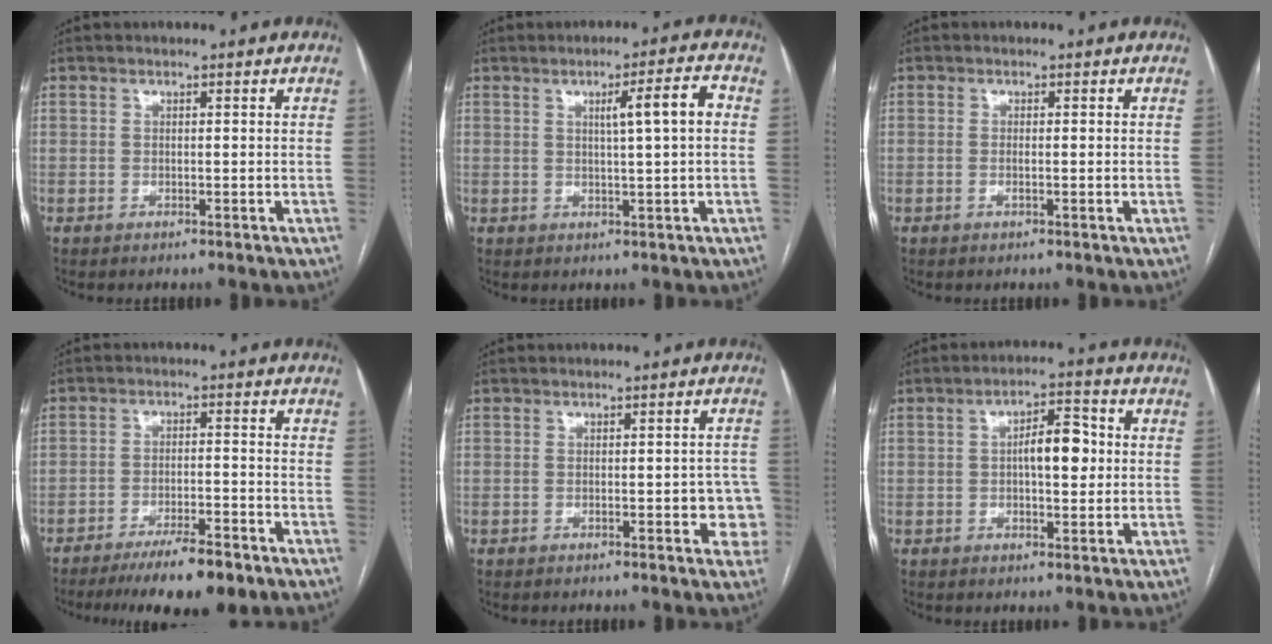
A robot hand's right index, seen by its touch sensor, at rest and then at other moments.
{"total": 5.6, "force": [1.0, -0.3, 5.6], "torque": [-0.084, 0.005, 0.016]}
{"total": 0.8, "force": [-0.1, 0.1, 0.8], "torque": [-0.018, 0.001, 0.001]}
{"total": 9.9, "force": [-7.3, 1.7, 6.4], "torque": [-0.098, -0.016, -0.118]}
{"total": 4.6, "force": [-1.3, 1.7, 4.1], "torque": [-0.036, 0.017, -0.011]}
{"total": 6.6, "force": [0.4, 2.4, 6.2], "torque": [-0.098, 0.016, 0.006]}